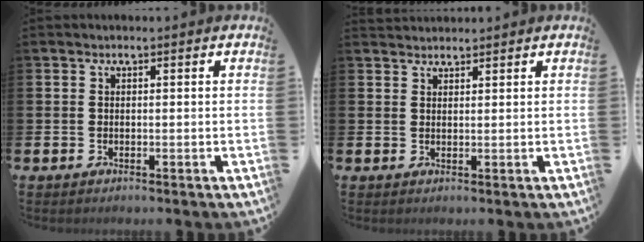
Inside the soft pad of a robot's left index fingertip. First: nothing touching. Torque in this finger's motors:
{"motor_torque": [-0.68, -1.46, -0.47, -0.01]}